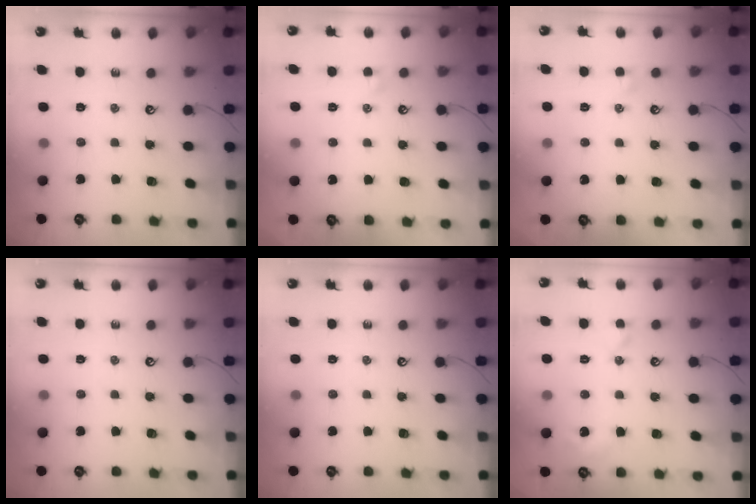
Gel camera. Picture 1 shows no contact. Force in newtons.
{"total": 0.7, "press": 0.6, "slide": 0.4}
{"total": 0.7, "press": 0.6, "slide": 0.4}
{"total": 0.0}
{"total": 0.0}
{"total": 2.1, "press": 2.0, "slide": 0.6}